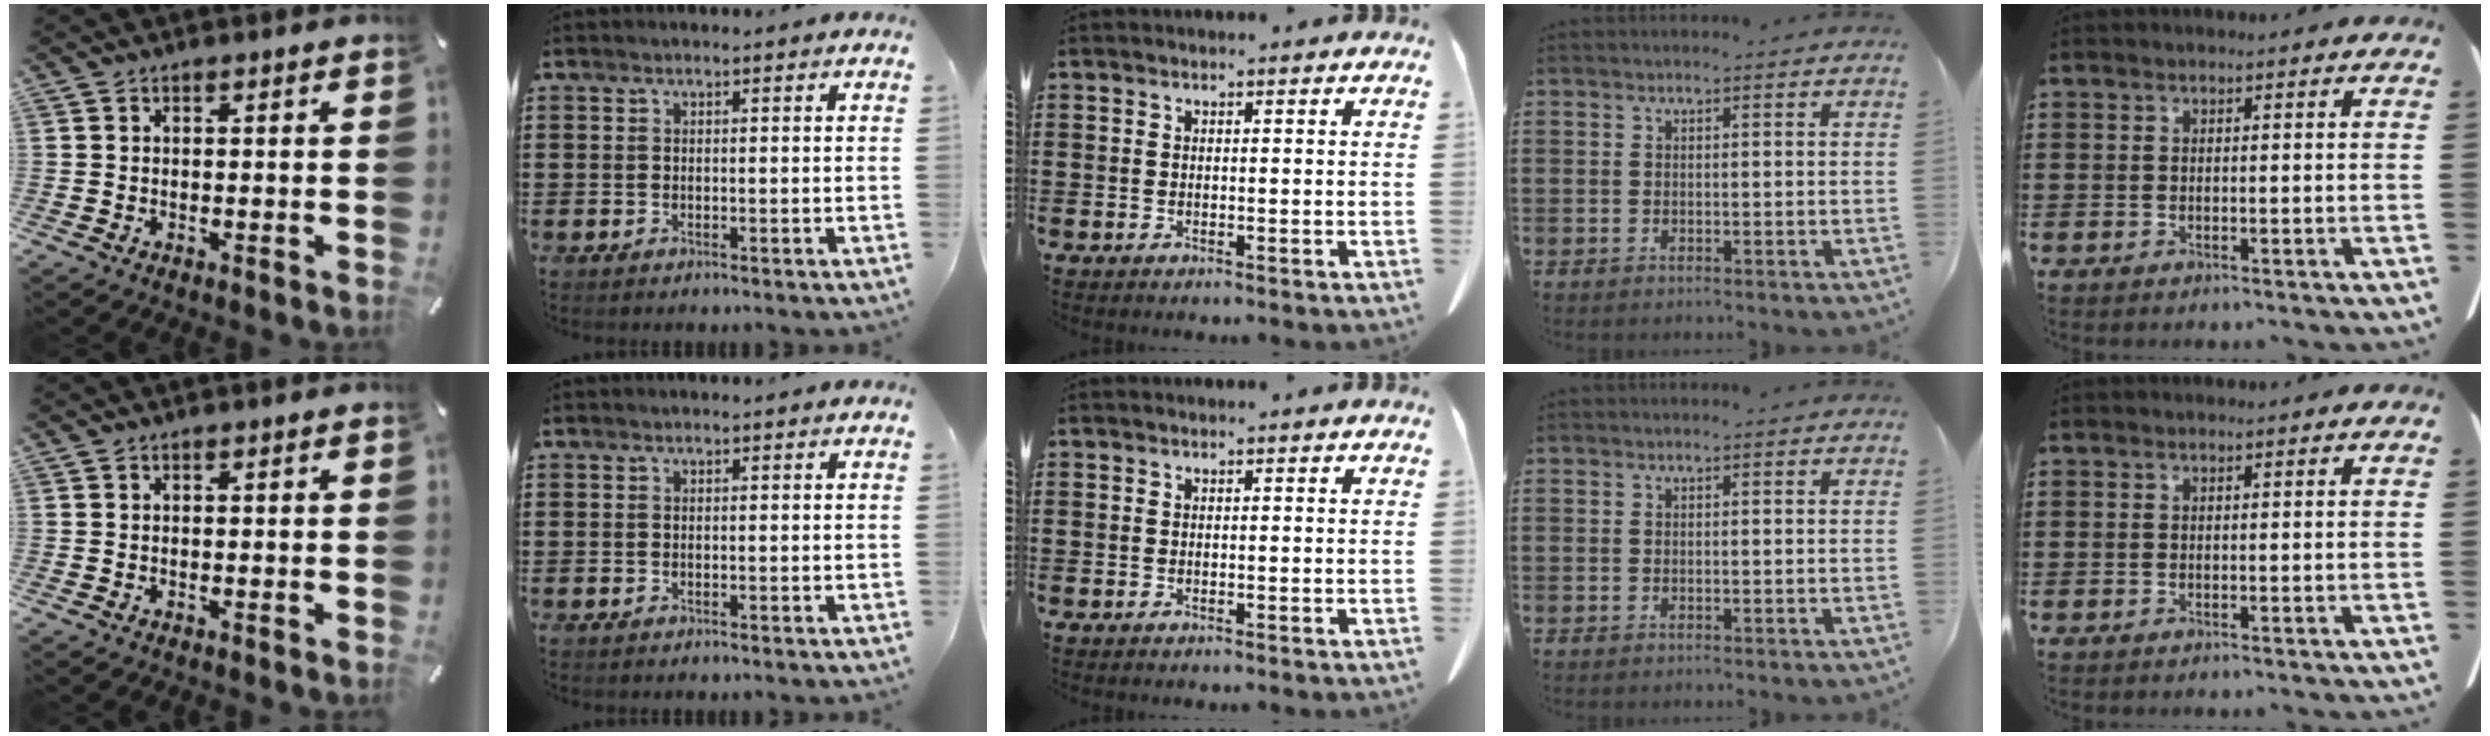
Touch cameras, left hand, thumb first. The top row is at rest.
{}